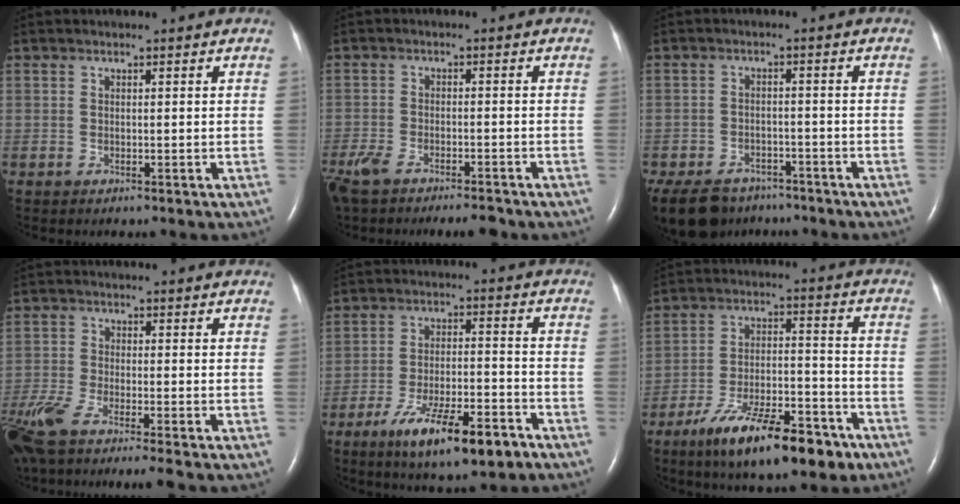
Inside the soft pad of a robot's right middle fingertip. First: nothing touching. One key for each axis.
{"total": 9.2, "fx": -7.4, "fy": 2.5, "fz": 4.9, "tx": -0.096, "ty": -0.008, "tz": -0.123}
{"total": 12.8, "fx": -9.7, "fy": 7.2, "fz": 4.3, "tx": -0.112, "ty": -0.011, "tz": -0.135}
{"total": 10.6, "fx": -8.2, "fy": 0.4, "fz": 6.6, "tx": -0.129, "ty": -0.023, "tz": -0.145}
{"total": 12.6, "fx": -7.8, "fy": 2.7, "fz": 9.5, "tx": -0.164, "ty": -0.010, "tz": -0.122}
{"total": 16.2, "fx": -10.7, "fy": 4.6, "fz": 11.3, "tx": -0.176, "ty": 0.001, "tz": -0.176}